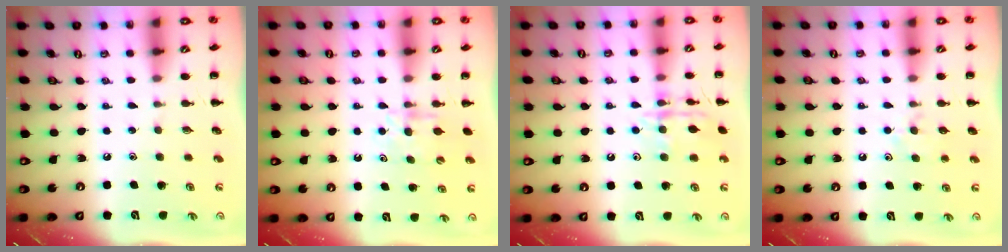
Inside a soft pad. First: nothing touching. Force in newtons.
{"total": 4.9, "press": 4.7, "slide": 1.2}
{"total": 12.2, "press": 12.2, "slide": 0.6}
{"total": 5.3, "press": 5.0, "slide": 1.8}